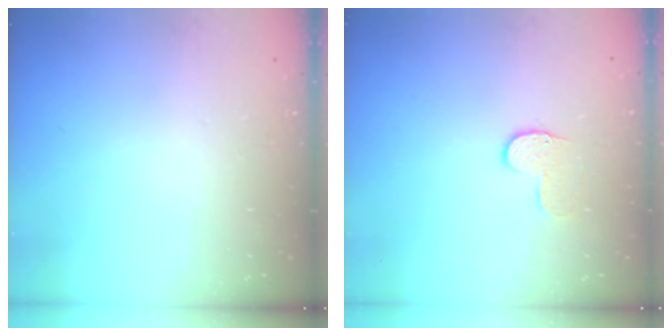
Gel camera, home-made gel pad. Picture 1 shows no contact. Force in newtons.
{"total": 6.6, "press": 6.6, "slide": 0.6}